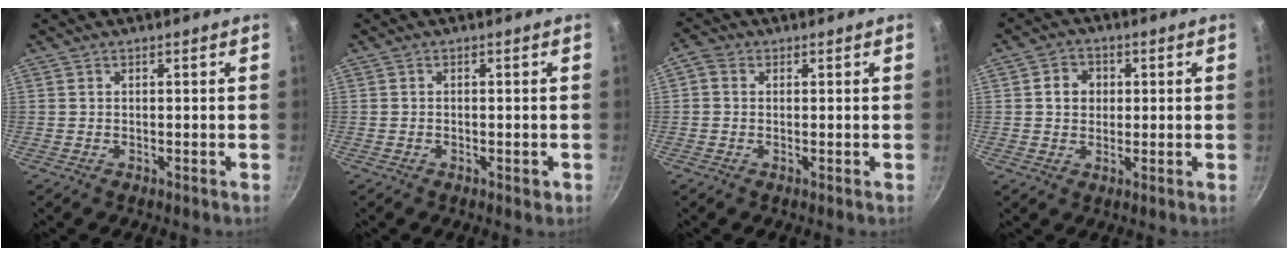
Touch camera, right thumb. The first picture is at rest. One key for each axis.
{"total": 1.3, "fx": -0.6, "fy": 0.7, "fz": 1.0, "tx": -0.017, "ty": 0.002, "tz": -0.010}
{"total": 2.3, "fx": 0.2, "fy": 2.0, "fz": 1.2, "tx": -0.027, "ty": 0.010, "tz": -0.006}
{"total": 5.0, "fx": 0.7, "fy": 4.4, "fz": 2.2, "tx": -0.013, "ty": 0.006, "tz": 0.004}